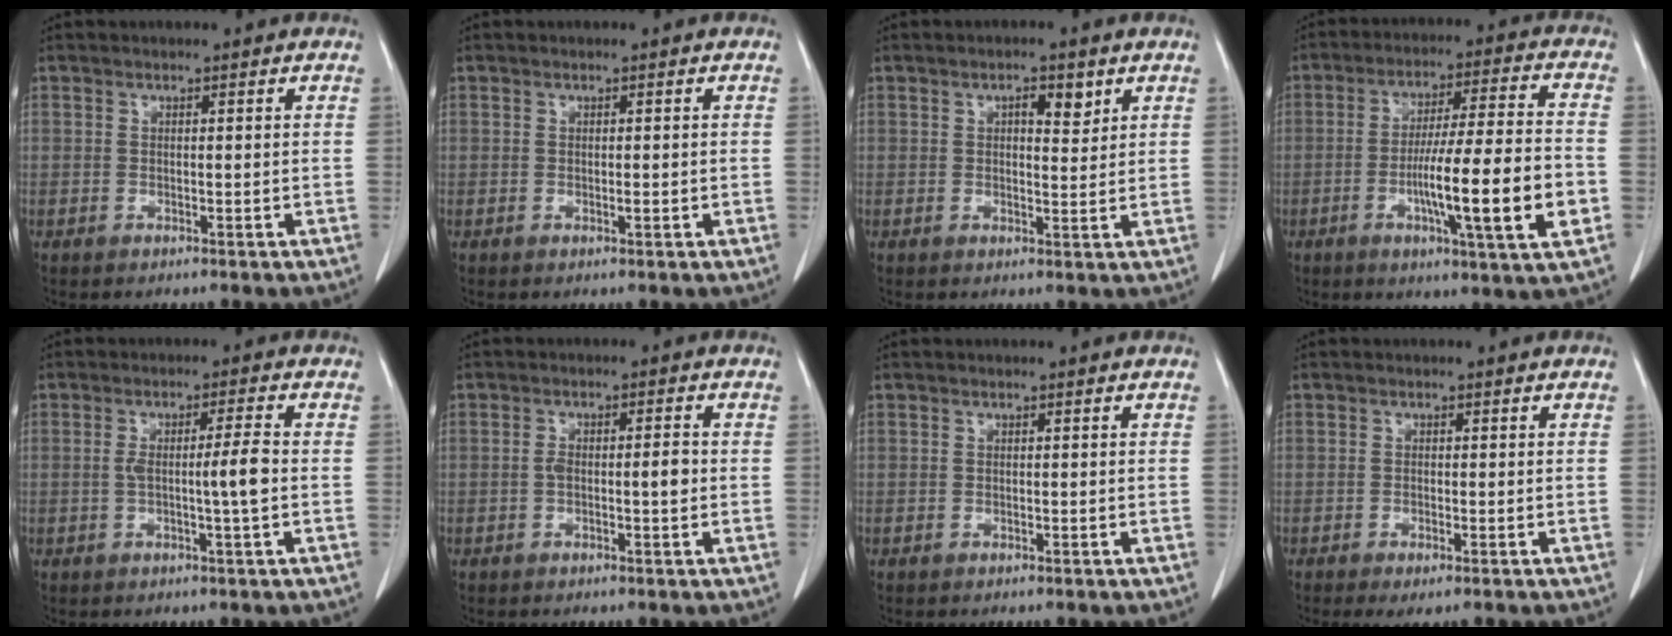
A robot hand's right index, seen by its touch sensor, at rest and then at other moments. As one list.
[{"total": 0.7, "force": [-0.1, 0.2, 0.7], "torque": [-0.010, -0.001, 0.001]}, {"total": 3.5, "force": [1.7, 1.3, 2.7], "torque": [-0.038, -0.001, 0.024]}, {"total": 15.6, "force": [-4.1, 0.3, 15.1], "torque": [-0.246, -0.006, -0.068]}, {"total": 4.5, "force": [-0.5, -0.6, 4.5], "torque": [-0.079, 0.001, -0.007]}, {"total": 3.4, "force": [-0.4, 0.9, 3.3], "torque": [-0.060, 0.007, -0.004]}, {"total": 0.0}, {"total": 2.1, "force": [-1.2, 0.5, 1.6], "torque": [-0.027, -0.005, -0.016]}]